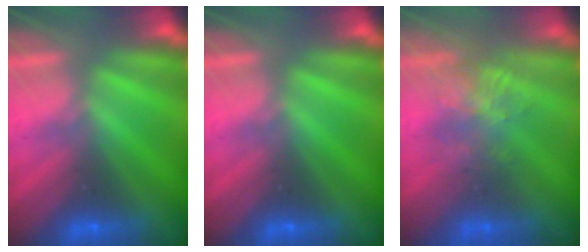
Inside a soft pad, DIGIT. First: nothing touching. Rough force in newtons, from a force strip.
{"total": 0.0}
{"total": 4.1}